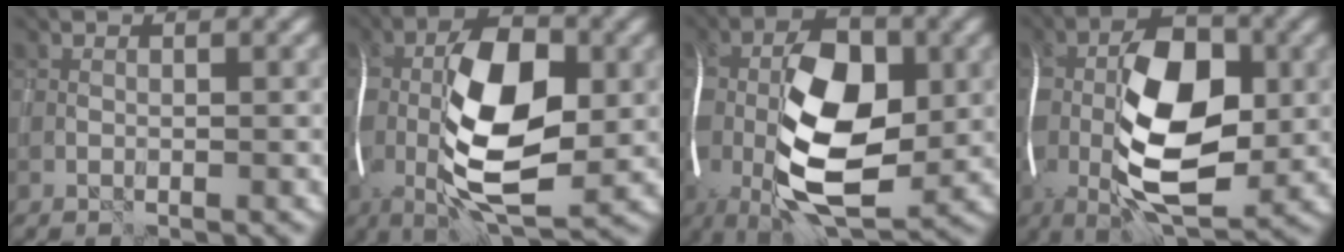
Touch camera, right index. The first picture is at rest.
{"total": 13.0, "force": [-0.6, 5.8, 11.6], "torque": [-0.198, 0.010, -0.018]}
{"total": 13.5, "force": [-1.3, 6.6, 11.7], "torque": [-0.199, 0.007, -0.031]}
{"total": 12.7, "force": [-0.7, 6.2, 11.1], "torque": [-0.181, 0.009, -0.021]}